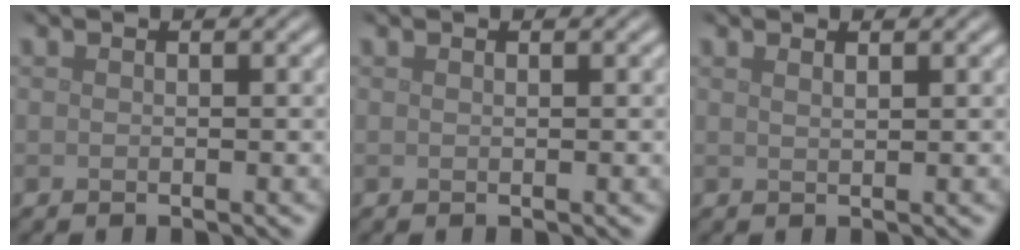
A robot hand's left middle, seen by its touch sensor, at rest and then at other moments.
{"total": 0.0}
{"total": 1.0, "force": [0.7, 0.3, 0.6], "torque": [-0.003, 0.000, 0.006]}